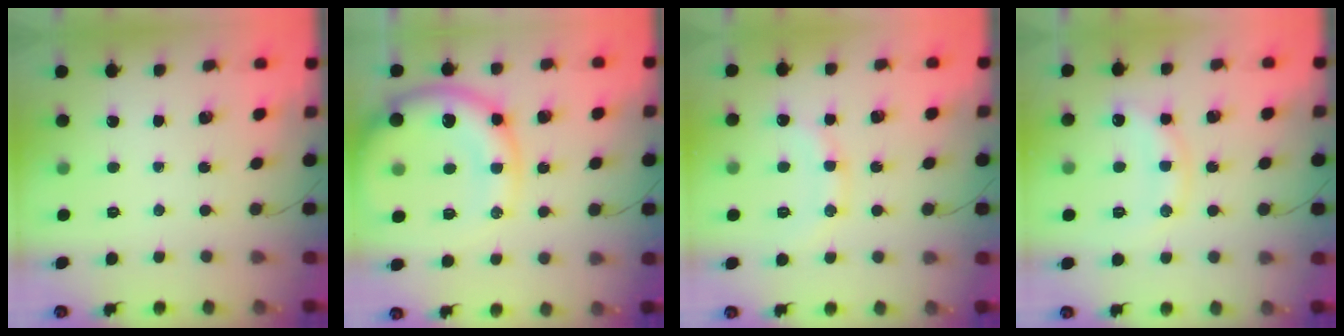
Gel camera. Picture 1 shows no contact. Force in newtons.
{"total": 16.7, "press": 16.3, "slide": 3.4}
{"total": 10.7, "press": 10.7, "slide": 1.2}
{"total": 12.1, "press": 12.1, "slide": 0.6}